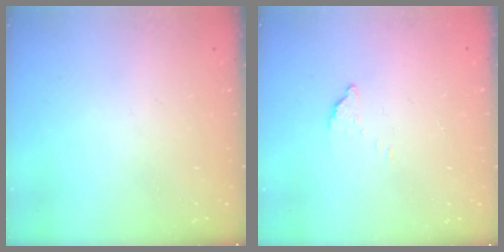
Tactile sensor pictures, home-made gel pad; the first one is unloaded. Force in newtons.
{"total": 2.8, "press": 2.7, "slide": 0.3}